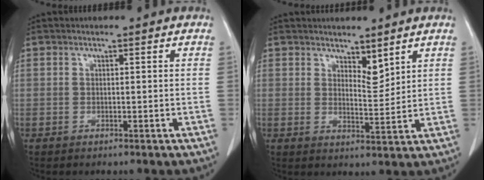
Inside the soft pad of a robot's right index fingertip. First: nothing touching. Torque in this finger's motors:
{"motor_torque": [0.01, 0.04, 0.04, 0.00]}